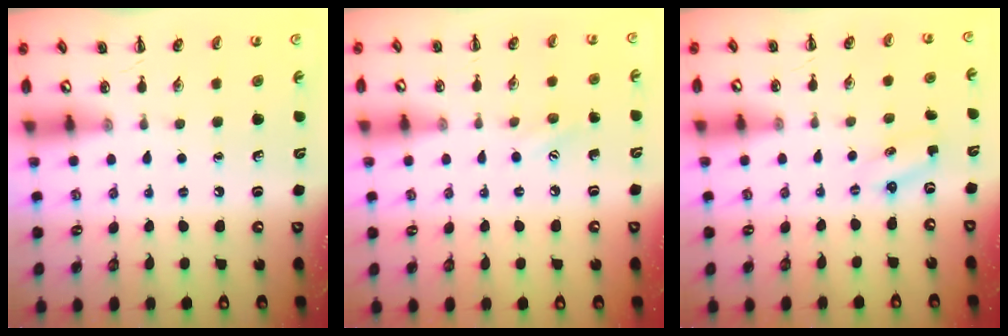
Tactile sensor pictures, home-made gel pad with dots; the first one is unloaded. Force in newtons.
{"total": 6.1, "press": 6.0, "slide": 1.3}
{"total": 2.3, "press": 2.2, "slide": 0.7}